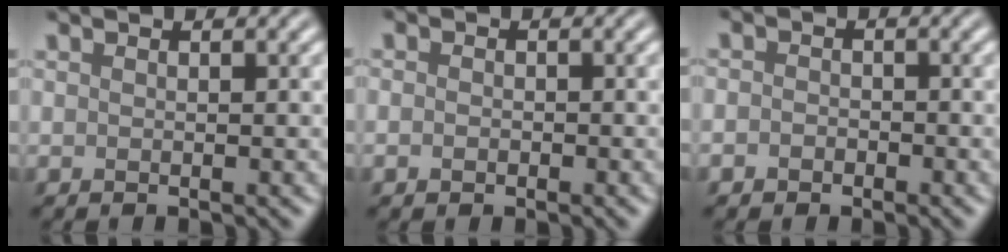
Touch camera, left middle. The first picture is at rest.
{"total": 1.1, "force": [-0.3, 1.0, 0.4], "torque": [-0.002, -0.004, -0.010]}
{"total": 1.6, "force": [-0.5, 1.4, 0.5], "torque": [0.010, 0.002, -0.019]}